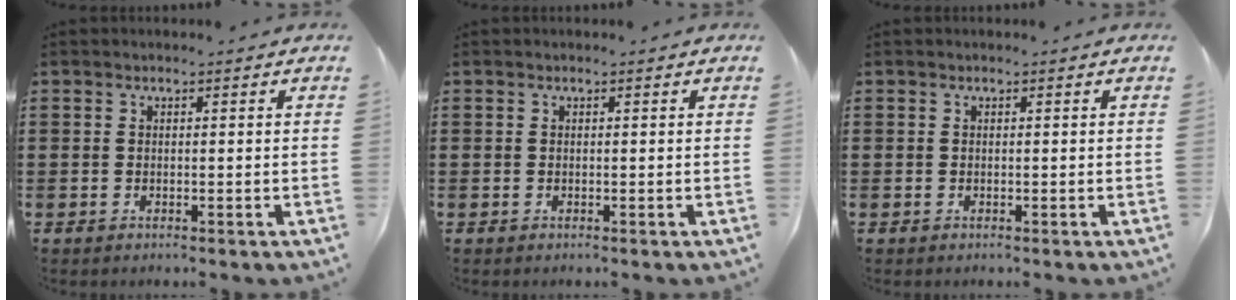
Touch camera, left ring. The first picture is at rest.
{"total": 0.0}
{"total": 0.0}